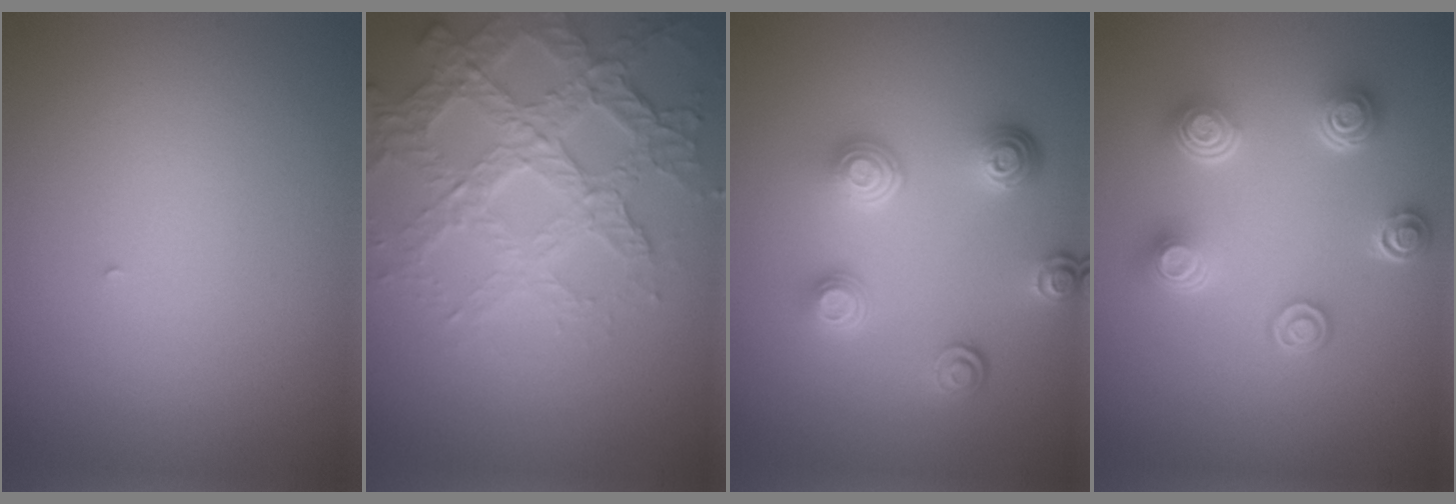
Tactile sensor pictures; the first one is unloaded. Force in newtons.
{"total": 7.3, "press": 5.2, "slide": 5.2}
{"total": 4.3, "press": 3.3, "slide": 2.7}
{"total": 4.9, "press": 3.7, "slide": 3.3}